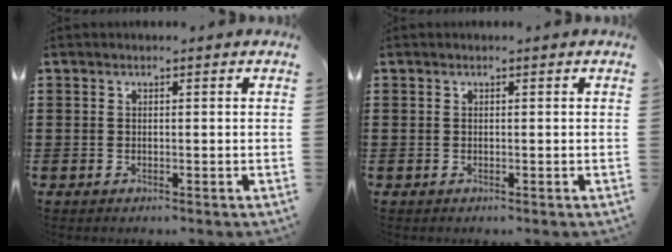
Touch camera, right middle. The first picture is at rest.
{"total": 0.0}